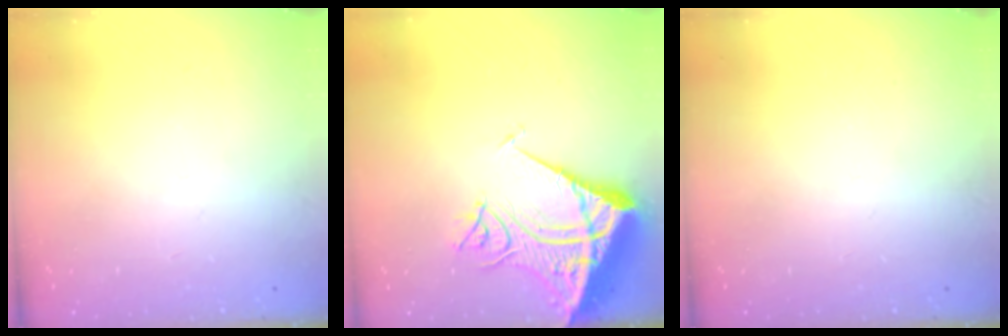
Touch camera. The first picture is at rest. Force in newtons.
{"total": 16.9, "press": 16.7, "slide": 2.3}
{"total": 0.0}